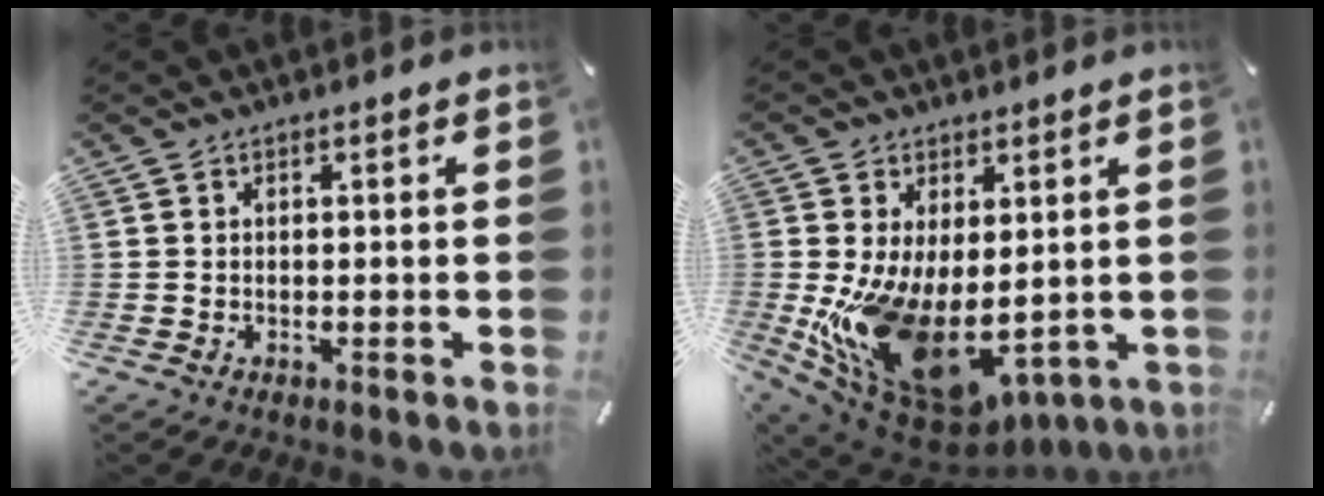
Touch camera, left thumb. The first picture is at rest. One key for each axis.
{"total": 18.9, "fx": -3.0, "fy": 11.6, "fz": 14.5, "tx": -0.250, "ty": -0.016, "tz": -0.023}